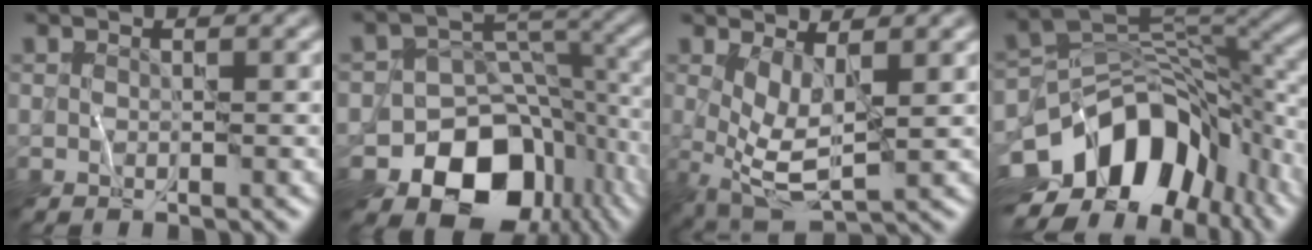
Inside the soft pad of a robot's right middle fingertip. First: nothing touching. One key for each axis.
{"total": 13.8, "fx": -7.1, "fy": 10.1, "fz": 6.2, "tx": -0.107, "ty": 0.003, "tz": -0.110}
{"total": 4.4, "fx": 0.8, "fy": 1.4, "fz": 4.1, "tx": -0.087, "ty": -0.012, "tz": 0.017}
{"total": 13.5, "fx": -5.5, "fy": 8.6, "fz": 8.9, "tx": -0.145, "ty": 0.005, "tz": -0.103}